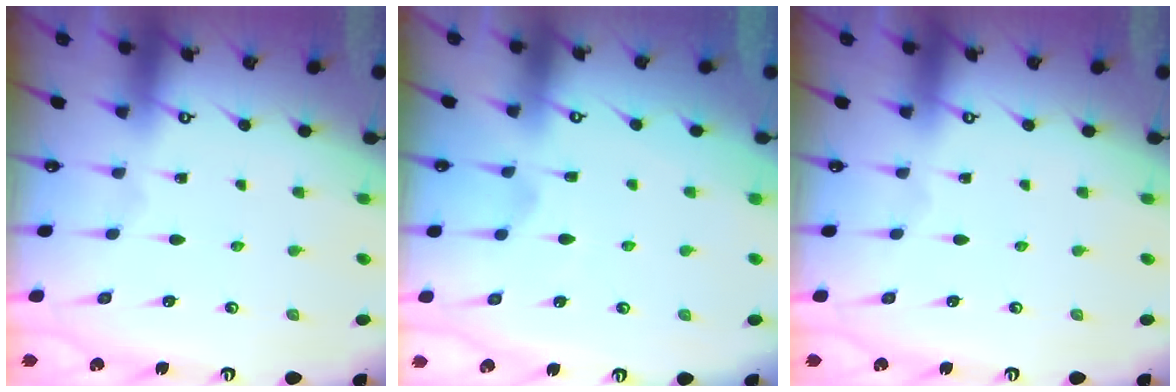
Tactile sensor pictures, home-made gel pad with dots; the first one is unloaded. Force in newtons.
{"total": 2.2, "press": 1.9, "slide": 1.1}
{"total": 0.0}